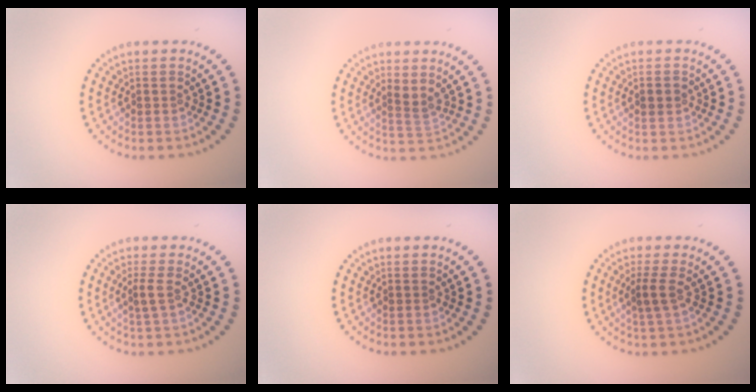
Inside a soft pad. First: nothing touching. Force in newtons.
{"total": 1.8, "press": 1.2, "slide": 1.3}
{"total": 1.6, "press": 1.6, "slide": 0.2}
{"total": 1.2, "press": 0.9, "slide": 0.8}
{"total": 0.0}
{"total": 1.5, "press": 1.2, "slide": 0.9}